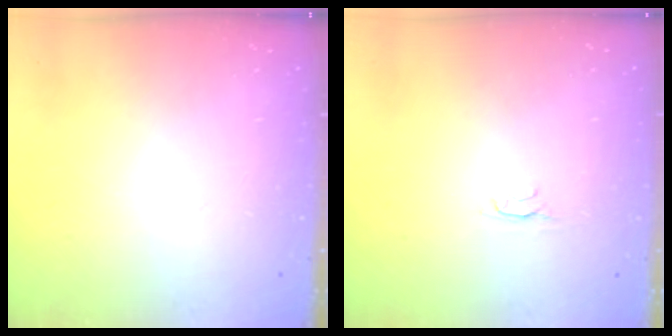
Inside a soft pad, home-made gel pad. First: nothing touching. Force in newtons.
{"total": 2.4, "press": 2.3, "slide": 0.5}